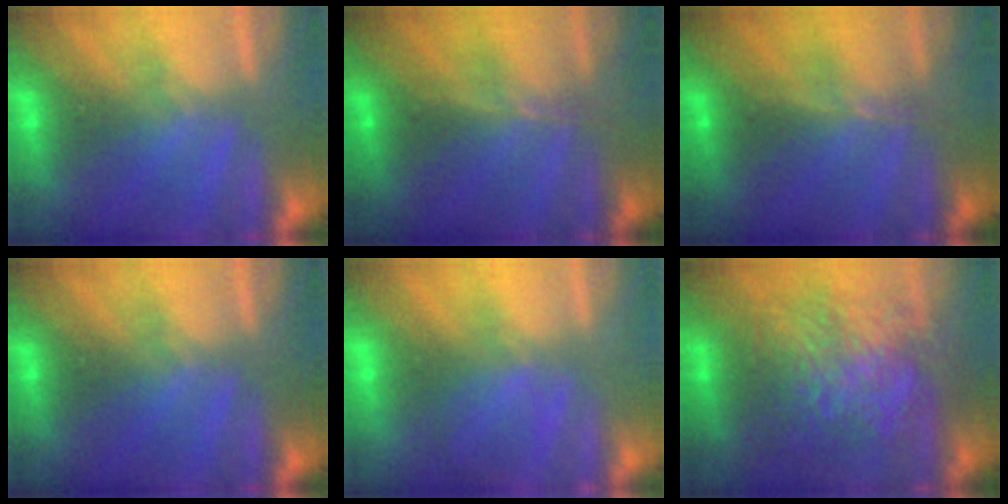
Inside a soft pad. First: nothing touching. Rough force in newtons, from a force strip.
{"total": 2.9}
{"total": 2.9}
{"total": 0.0}
{"total": 2.1}
{"total": 9.3}